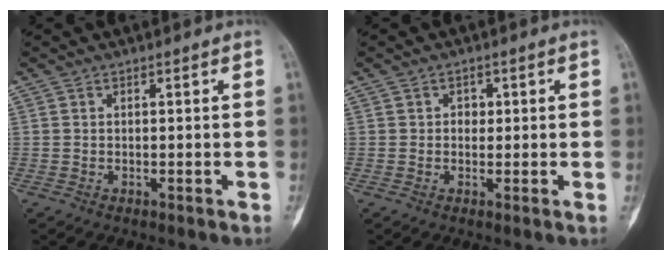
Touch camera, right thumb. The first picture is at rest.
{"total": 1.7, "force": [0.3, 1.4, 0.9], "torque": [-0.003, 0.002, 0.000]}